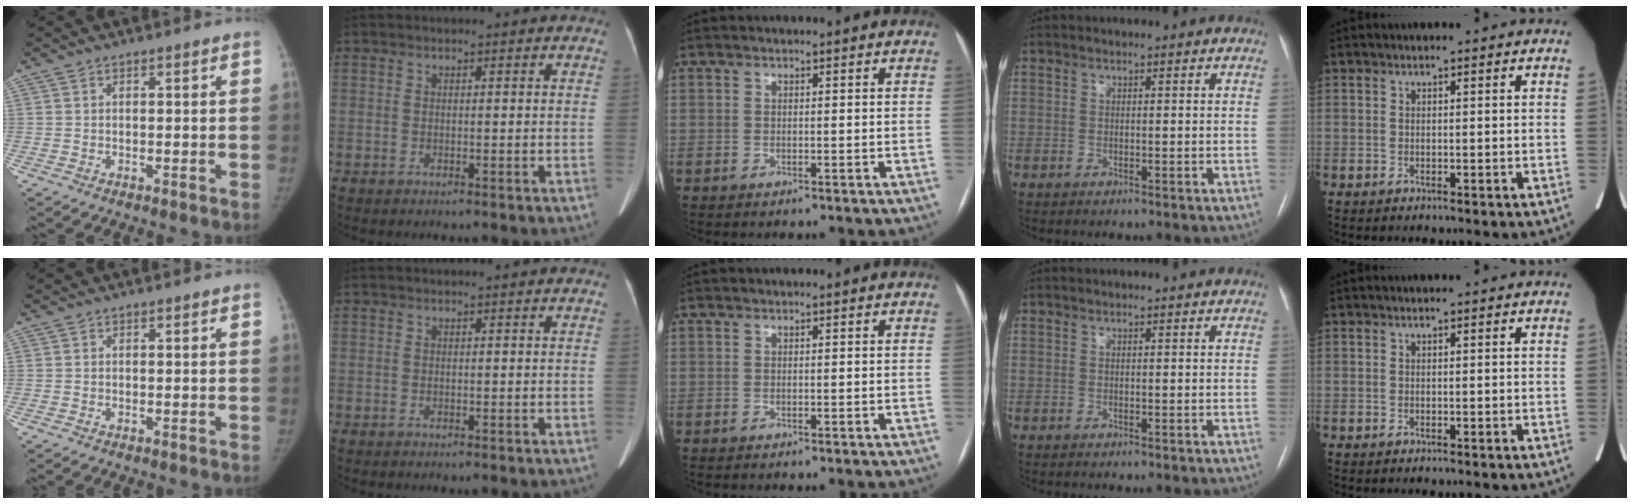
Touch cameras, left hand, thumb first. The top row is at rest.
{}